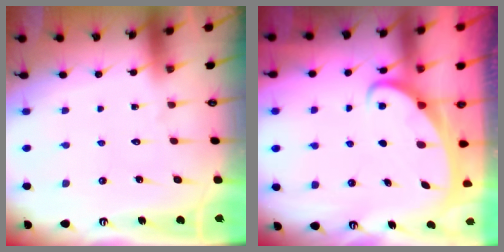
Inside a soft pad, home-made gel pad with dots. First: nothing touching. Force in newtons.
{"total": 2.0, "press": 2.0, "slide": 0.3}